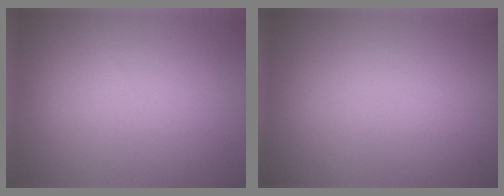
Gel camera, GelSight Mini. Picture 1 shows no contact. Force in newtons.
{"total": 0.0}